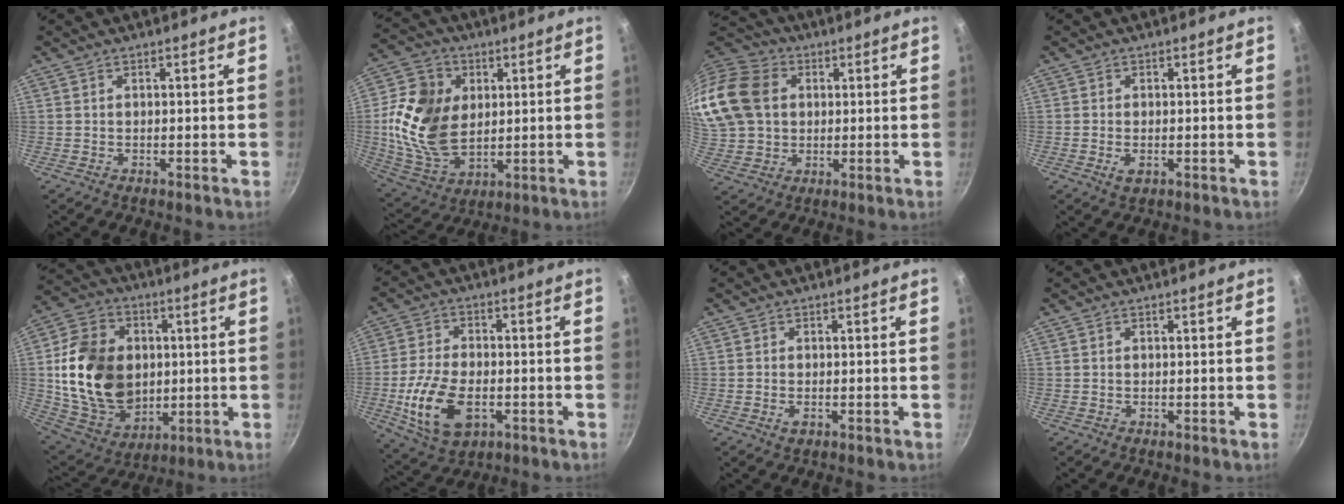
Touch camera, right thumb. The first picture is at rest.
{"total": 17.4, "force": [2.2, 12.4, 12.0], "torque": [-0.214, -0.009, 0.048]}
{"total": 23.0, "force": [4.7, 18.6, 12.6], "torque": [-0.288, 0.035, 0.088]}
{"total": 2.4, "force": [-0.7, 1.3, 1.9], "torque": [-0.035, -0.004, -0.011]}
{"total": 22.0, "force": [0.3, 16.9, 14.0], "torque": [-0.223, 0.008, 0.016]}
{"total": 13.1, "force": [-3.3, 7.6, 10.1], "torque": [-0.192, 0.009, -0.056]}
{"total": 1.4, "force": [-0.5, 0.7, 1.1], "torque": [-0.021, -0.001, -0.008]}
{"total": 0.0}